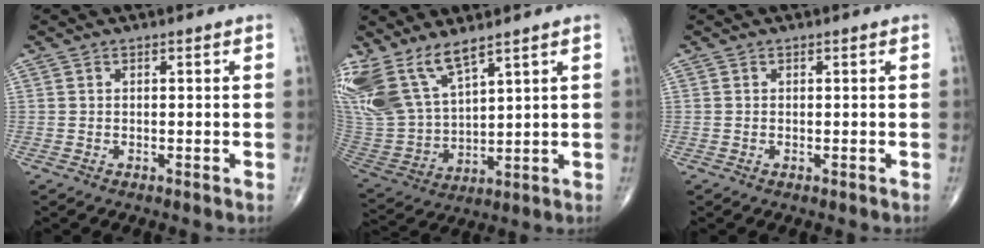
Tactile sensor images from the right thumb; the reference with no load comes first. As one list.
[{"total": 15.6, "force": [10.6, 6.2, 9.6], "torque": [-0.200, -0.045, 0.230]}, {"total": 0.0}]